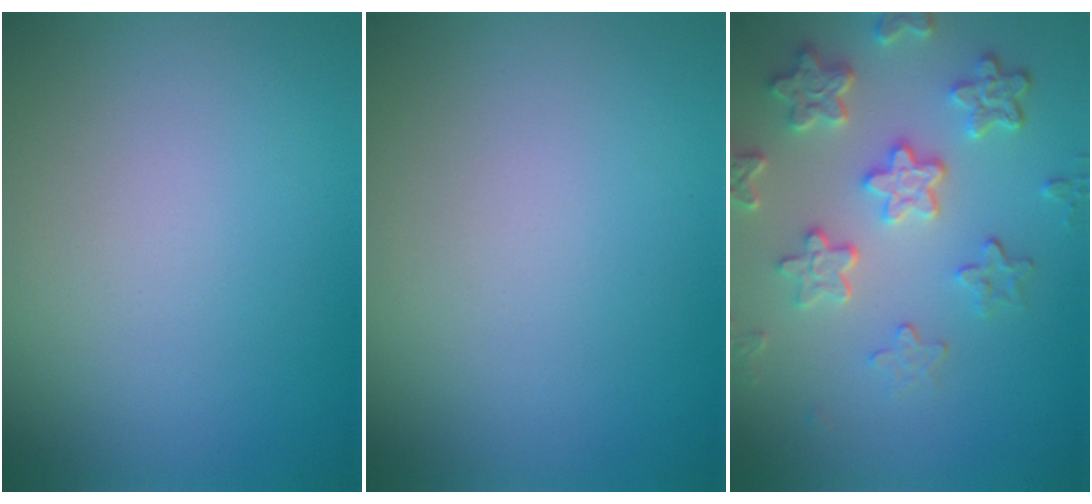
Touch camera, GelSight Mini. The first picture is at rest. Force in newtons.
{"total": 0.0}
{"total": 5.6, "press": 4.4, "slide": 3.6}